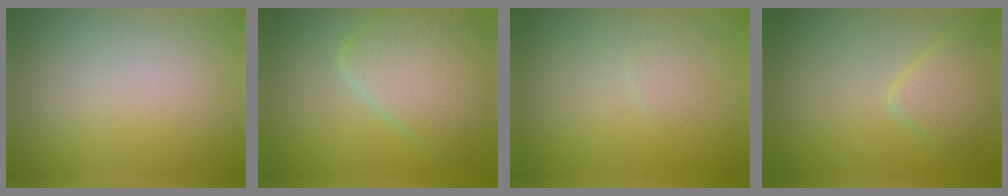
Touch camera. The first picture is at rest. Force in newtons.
{"total": 6.0, "press": 5.9, "slide": 0.4}
{"total": 0.7, "press": 0.7, "slide": 0.0}
{"total": 2.6, "press": 2.6, "slide": 0.1}